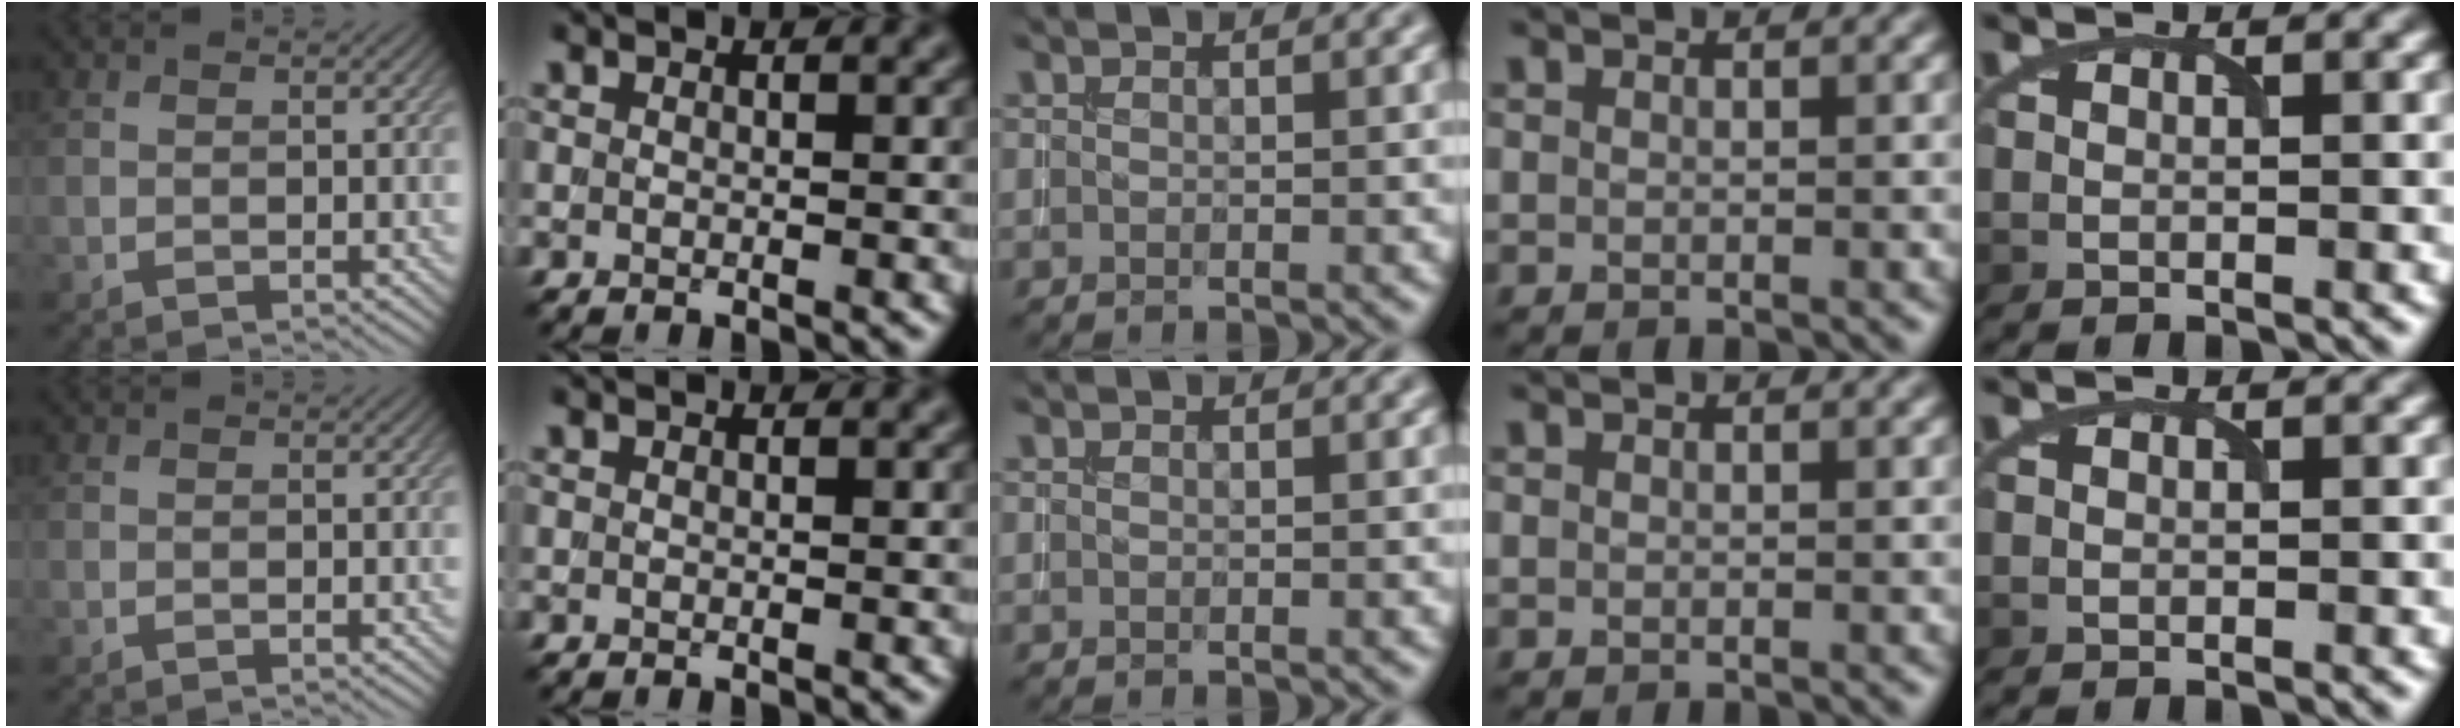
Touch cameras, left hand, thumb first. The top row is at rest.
{}